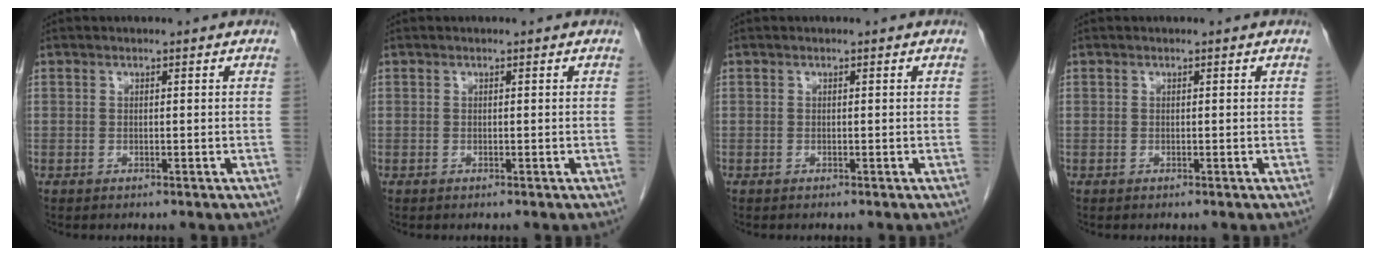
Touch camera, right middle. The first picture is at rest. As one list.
[{"total": 0.0}, {"total": 0.0}, {"total": 0.0}]